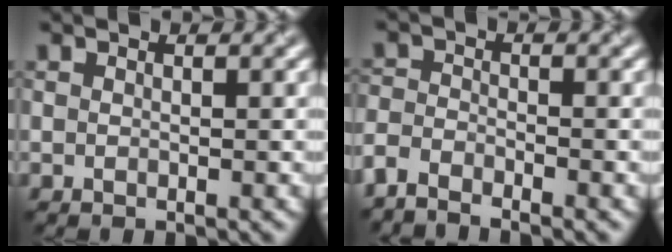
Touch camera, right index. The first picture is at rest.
{"total": 2.5, "force": [-2.5, 0.3, 0.5], "torque": [-0.016, -0.001, -0.060]}